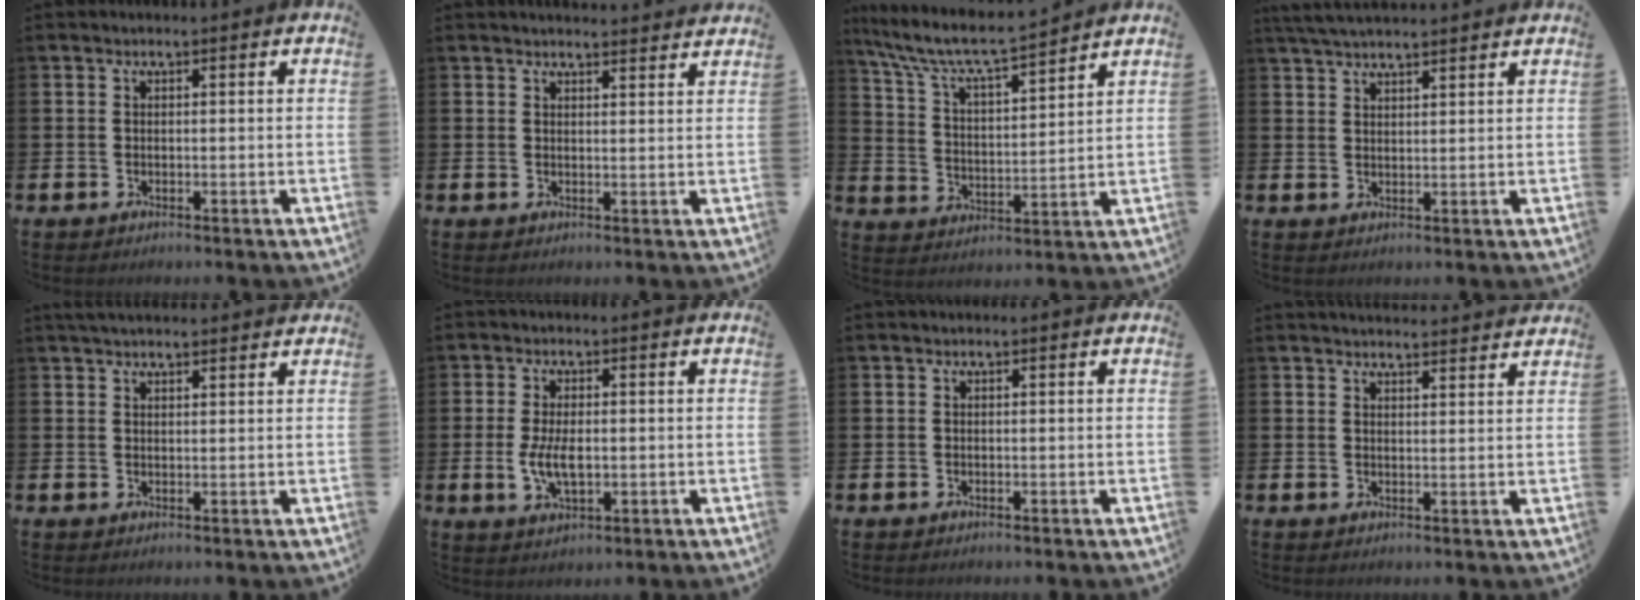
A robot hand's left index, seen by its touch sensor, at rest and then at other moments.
{"total": 2.4, "force": [2.4, 0.1, -0.1], "torque": [0.010, -0.019, 0.040]}
{"total": 7.6, "force": [7.0, 0.5, 2.8], "torque": [-0.086, -0.051, 0.118]}
{"total": 3.9, "force": [3.7, 0.4, 1.0], "torque": [-0.025, -0.011, 0.068]}
{"total": 2.6, "force": [2.4, 0.5, 0.6], "torque": [-0.012, -0.004, 0.043]}
{"total": 4.8, "force": [-0.3, 2.5, 4.1], "torque": [-0.080, 0.003, -0.008]}
{"total": 0.0}
{"total": 2.9, "force": [2.9, 0.2, 0.0], "torque": [0.007, -0.021, 0.049]}